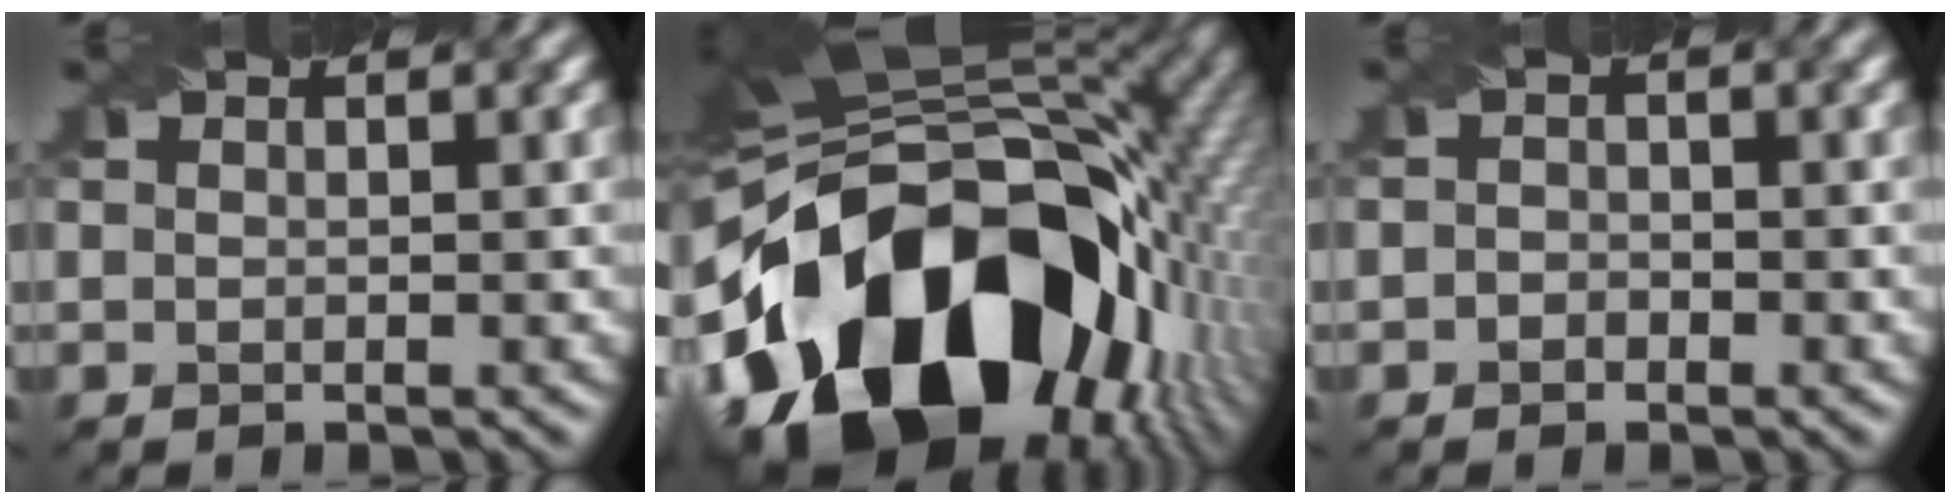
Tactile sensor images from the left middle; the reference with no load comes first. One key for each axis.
{"total": 20.9, "fx": -5.4, "fy": 13.8, "fz": 14.8, "tx": -0.272, "ty": -0.027, "tz": -0.086}
{"total": 1.0, "fx": -0.5, "fy": 0.8, "fz": 0.3, "tx": -0.008, "ty": -0.004, "tz": -0.011}